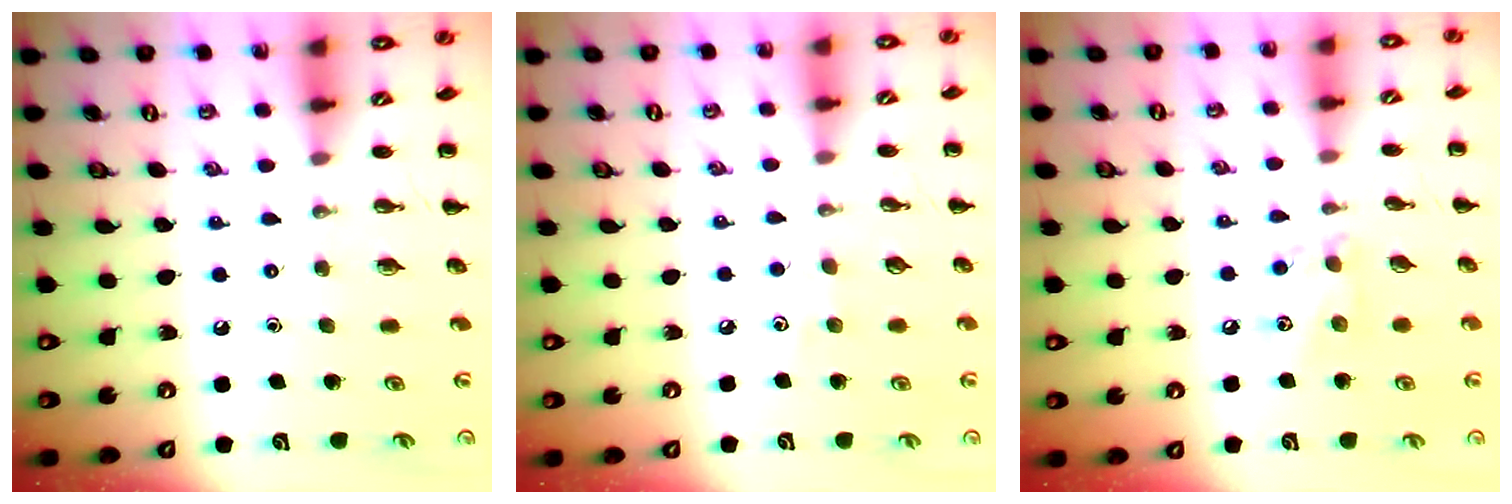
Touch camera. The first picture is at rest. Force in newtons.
{"total": 4.4, "press": 4.3, "slide": 1.0}
{"total": 5.9, "press": 5.9, "slide": 0.3}